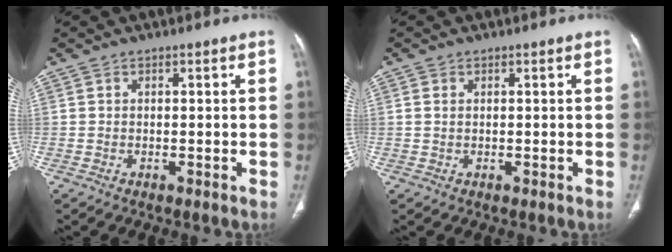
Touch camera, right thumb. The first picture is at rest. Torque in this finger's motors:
{"motor_torque": [-0.29, -0.34, 0.46, 0.02, 0.00]}